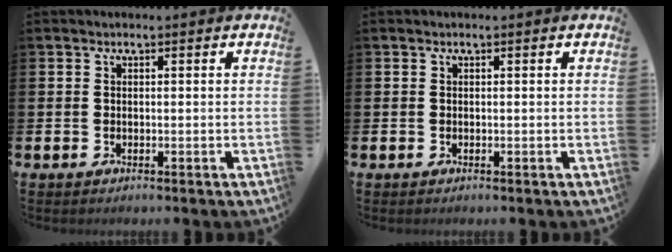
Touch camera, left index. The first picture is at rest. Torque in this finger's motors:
{"motor_torque": [0.22, 0.38, 0.05, 0.02]}